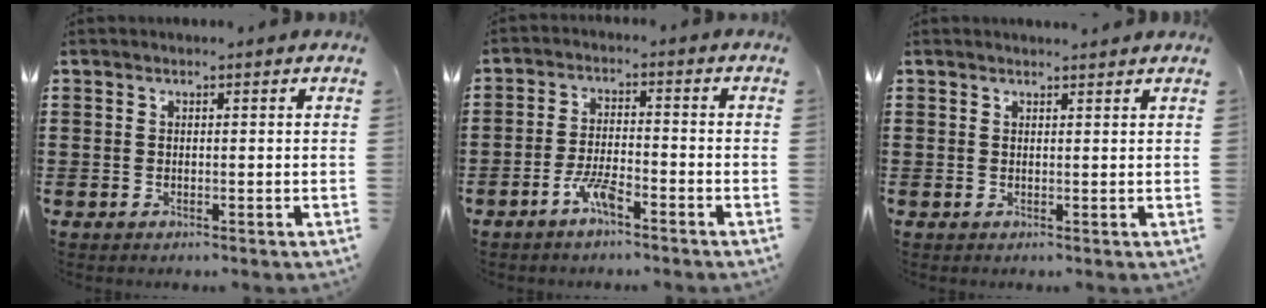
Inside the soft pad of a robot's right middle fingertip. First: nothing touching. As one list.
[{"total": 4.8, "force": [-3.3, 0.9, 3.3], "torque": [-0.081, -0.001, -0.068]}, {"total": 1.1, "force": [1.0, -0.1, 0.2], "torque": [0.003, -0.003, 0.018]}]